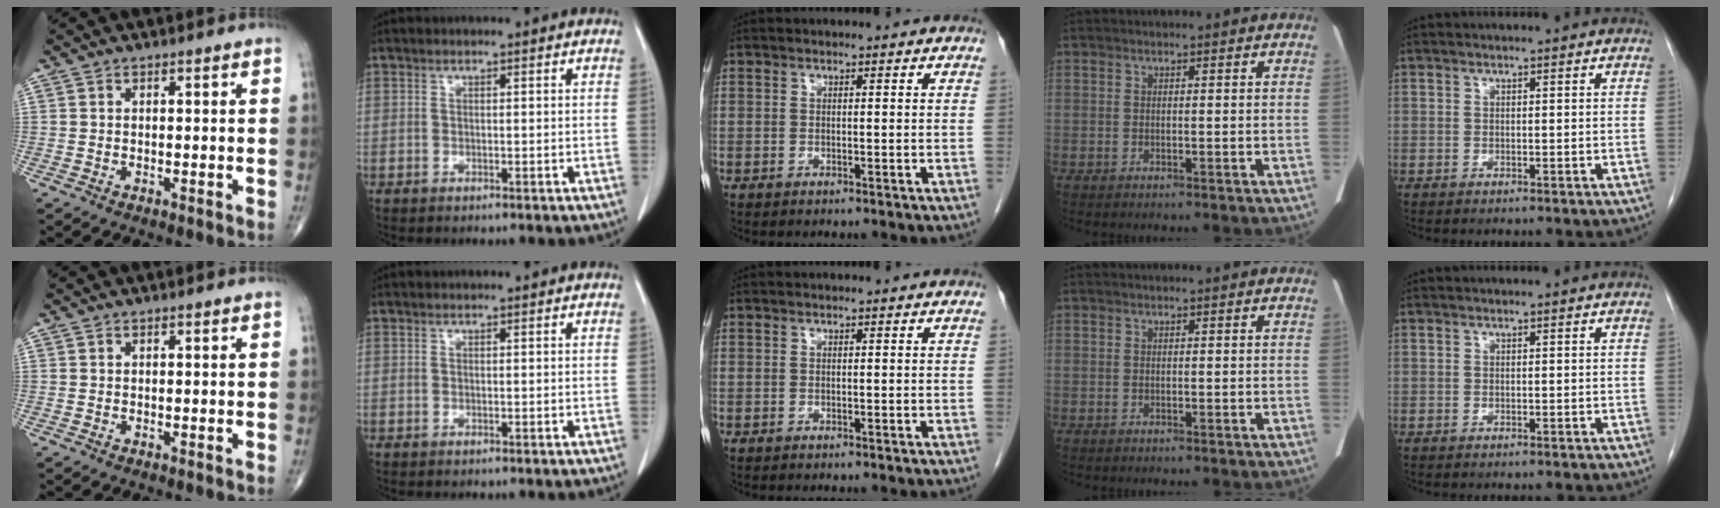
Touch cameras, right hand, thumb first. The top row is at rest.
{}